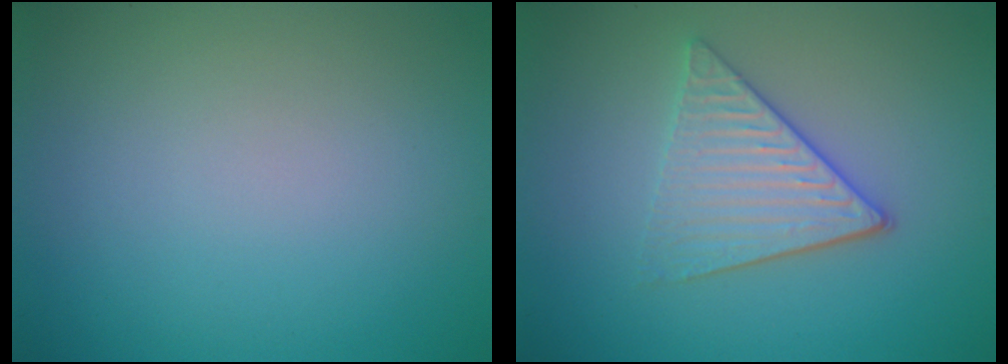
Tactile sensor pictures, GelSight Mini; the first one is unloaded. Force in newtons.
{"total": 3.9, "press": 3.4, "slide": 2.0}